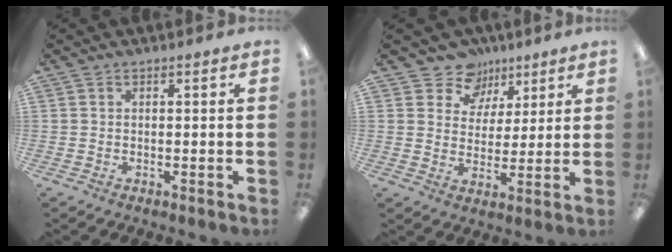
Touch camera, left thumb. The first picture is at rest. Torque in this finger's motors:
{"motor_torque": [0.03, 0.04, -0.19, -0.16, -0.10]}